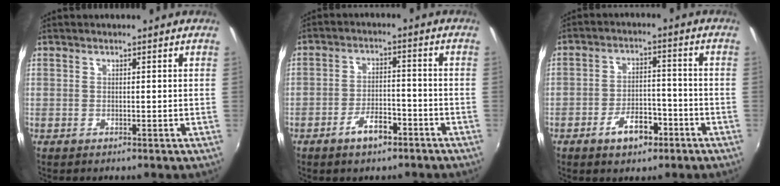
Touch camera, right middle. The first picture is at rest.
{"total": 5.8, "force": [-3.9, 2.5, 3.5], "torque": [-0.071, 0.005, -0.058]}
{"total": 7.1, "force": [-4.2, 3.6, 4.5], "torque": [-0.088, 0.009, -0.059]}